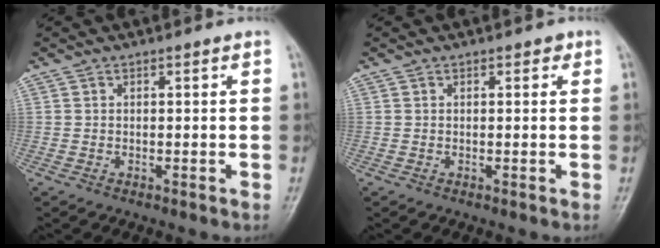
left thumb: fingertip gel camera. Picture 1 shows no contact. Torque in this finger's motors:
{"motor_torque": [0.23, 0.09, 0.12, -0.29, 0.00]}